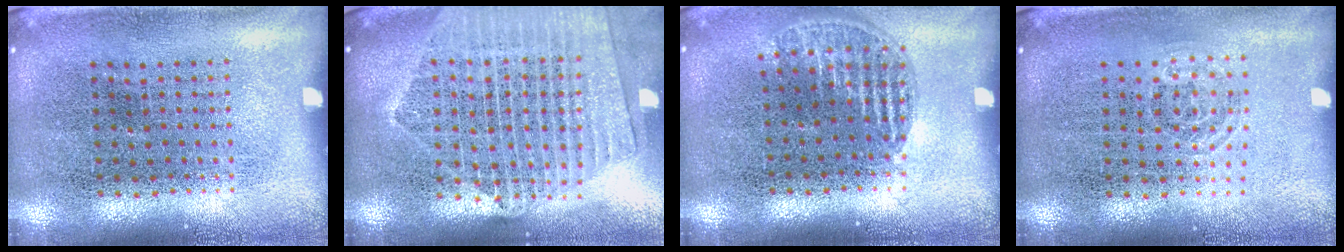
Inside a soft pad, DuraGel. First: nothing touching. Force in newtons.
{"total": 2.3, "press": 2.1, "slide": 1.1}
{"total": 1.2, "press": 1.0, "slide": 0.5}
{"total": 0.7, "press": 0.5, "slide": 0.5}